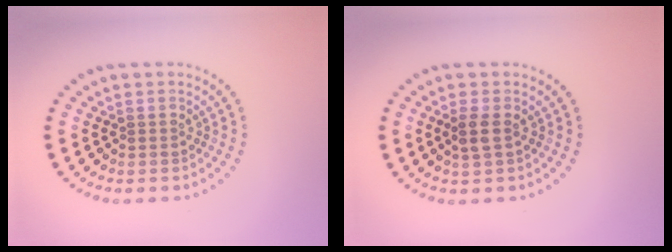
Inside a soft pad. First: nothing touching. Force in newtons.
{"total": 1.4, "press": 1.3, "slide": 0.5}